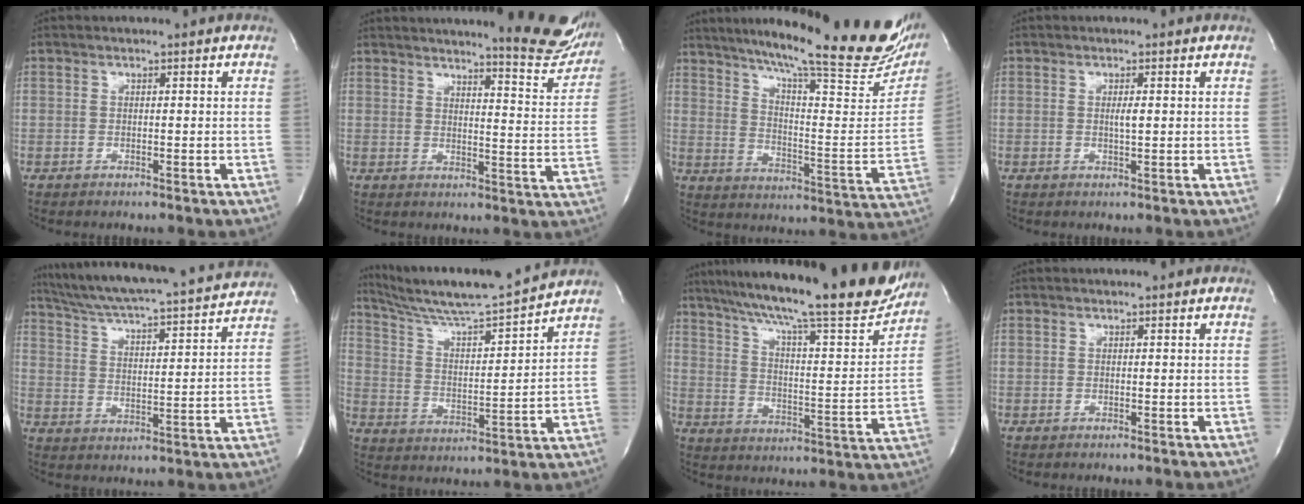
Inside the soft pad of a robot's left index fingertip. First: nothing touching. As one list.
[{"total": 17.9, "force": [16.5, 1.3, 6.8], "torque": [-0.087, -0.101, 0.184]}, {"total": 29.8, "force": [23.7, 2.8, 17.9], "torque": [-0.245, -0.061, 0.311]}, {"total": 1.2, "force": [0.2, 0.0, 1.2], "torque": [-0.029, -0.003, 0.004]}, {"total": 21.3, "force": [19.6, 1.1, 8.2], "torque": [-0.140, -0.014, 0.277]}, {"total": 14.9, "force": [14.1, -1.5, 4.6], "torque": [-0.096, -0.024, 0.234]}, {"total": 25.8, "force": [21.8, 2.5, 13.7], "torque": [-0.233, -0.028, 0.301]}, {"total": 0.0}]